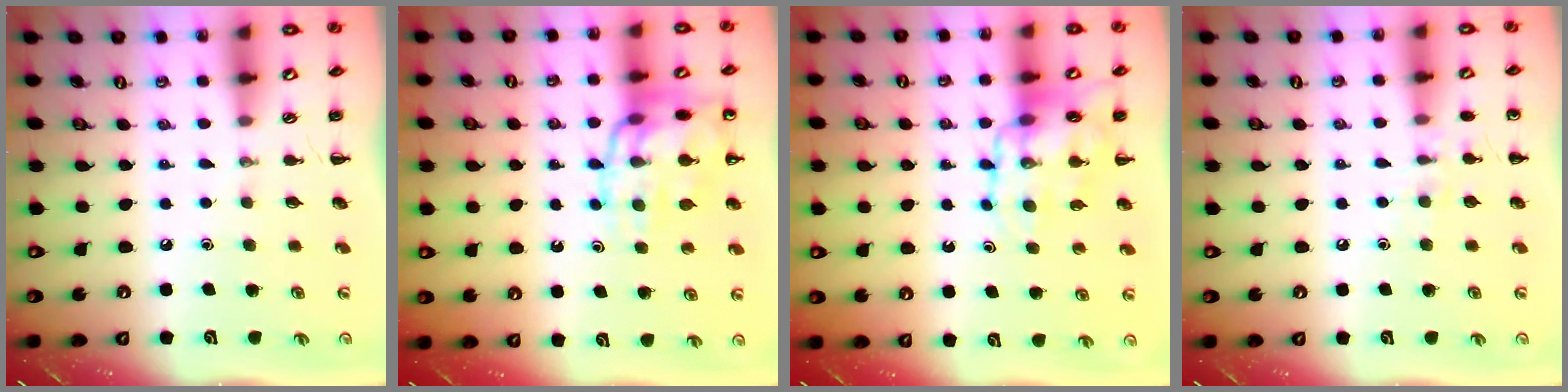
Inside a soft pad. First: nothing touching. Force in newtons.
{"total": 16.1, "press": 16.0, "slide": 2.0}
{"total": 12.7, "press": 12.5, "slide": 2.4}
{"total": 7.2, "press": 6.9, "slide": 1.9}